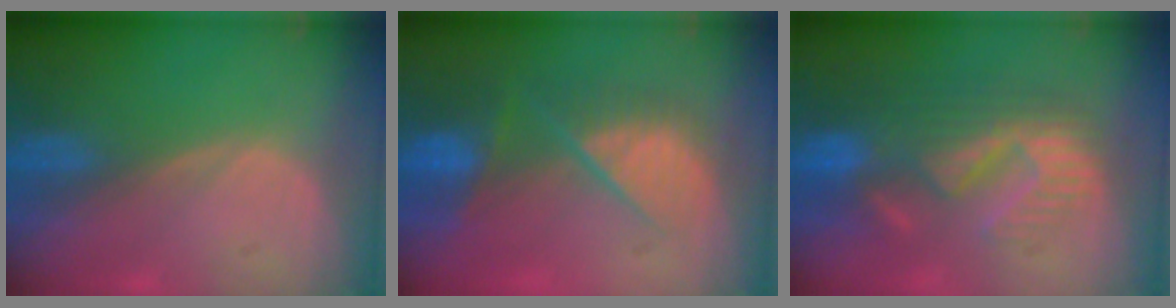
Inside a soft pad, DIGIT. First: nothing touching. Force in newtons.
{"total": 9.7, "press": 8.2, "slide": 5.1}
{"total": 10.7, "press": 9.7, "slide": 4.4}